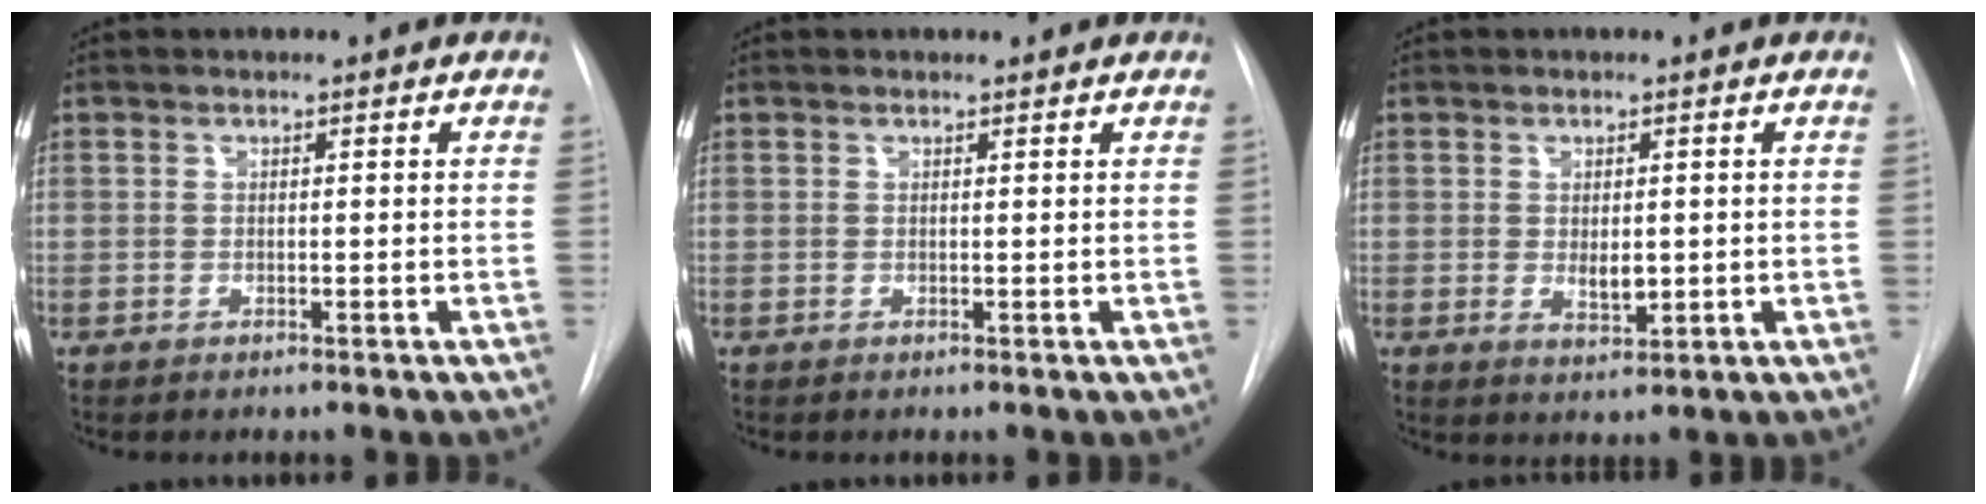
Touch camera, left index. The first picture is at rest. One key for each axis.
{"total": 1.3, "fx": 1.2, "fy": 0.2, "fz": 0.0, "tx": -0.010, "ty": 0.007, "tz": 0.017}
{"total": 2.7, "fx": 0.2, "fy": 1.4, "fz": 2.3, "tx": -0.039, "ty": -0.009, "tz": 0.011}